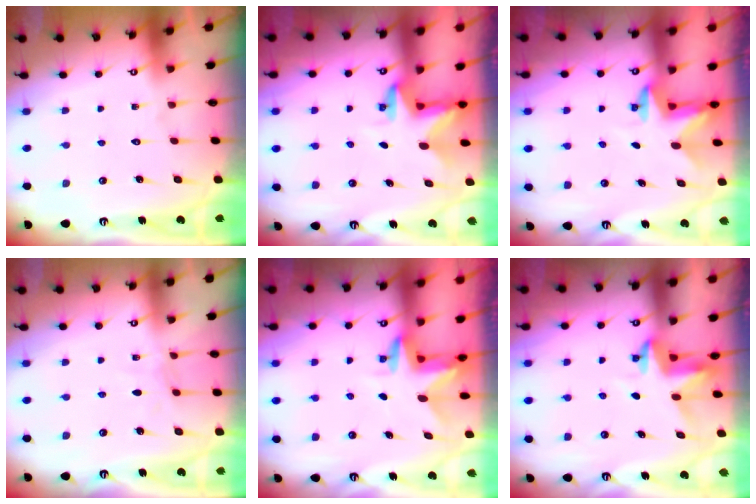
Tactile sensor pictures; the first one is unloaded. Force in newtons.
{"total": 2.8, "press": 2.8, "slide": 0.2}
{"total": 2.5, "press": 2.5, "slide": 0.4}
{"total": 3.6, "press": 3.6, "slide": 0.4}
{"total": 3.1, "press": 3.1, "slide": 0.2}
{"total": 3.8, "press": 3.8, "slide": 0.4}